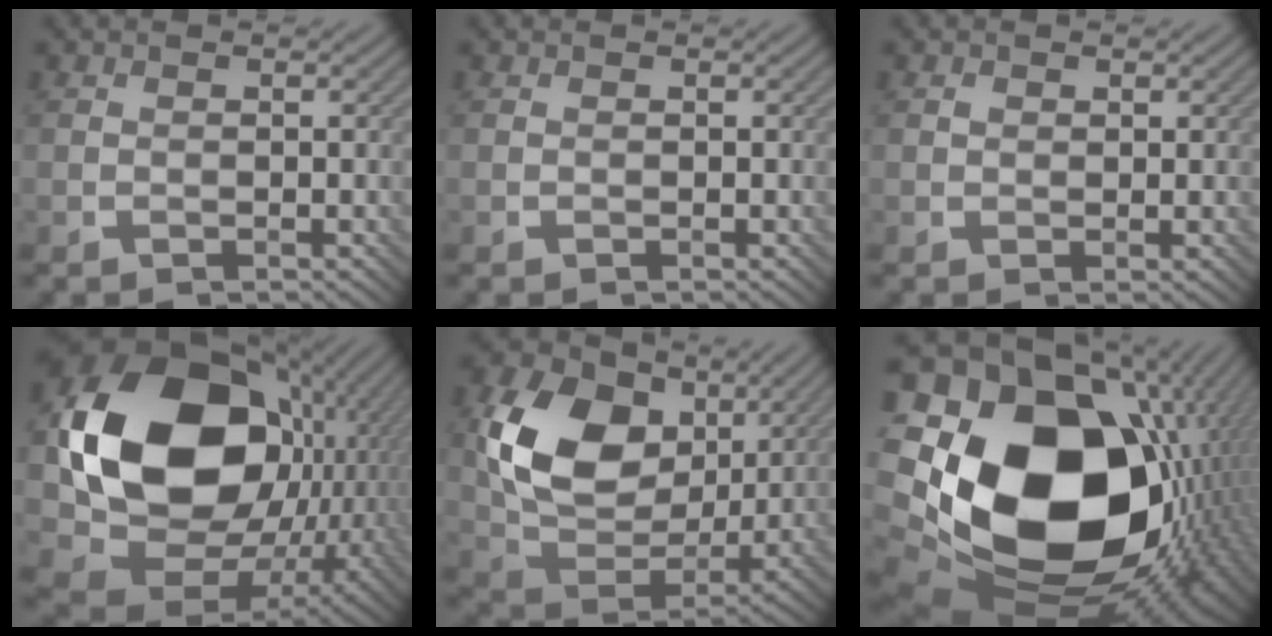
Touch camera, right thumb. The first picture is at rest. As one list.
[{"total": 0.0}, {"total": 0.9, "force": [0.4, 0.7, 0.4], "torque": [-0.006, -0.004, 0.007]}, {"total": 20.6, "force": [2.4, 16.2, 12.4], "torque": [-0.293, -0.029, 0.064]}, {"total": 14.1, "force": [4.0, 10.1, 9.0], "torque": [-0.183, 0.003, 0.075]}, {"total": 25.0, "force": [-0.8, 18.5, 16.8], "torque": [-0.349, -0.065, 0.027]}]